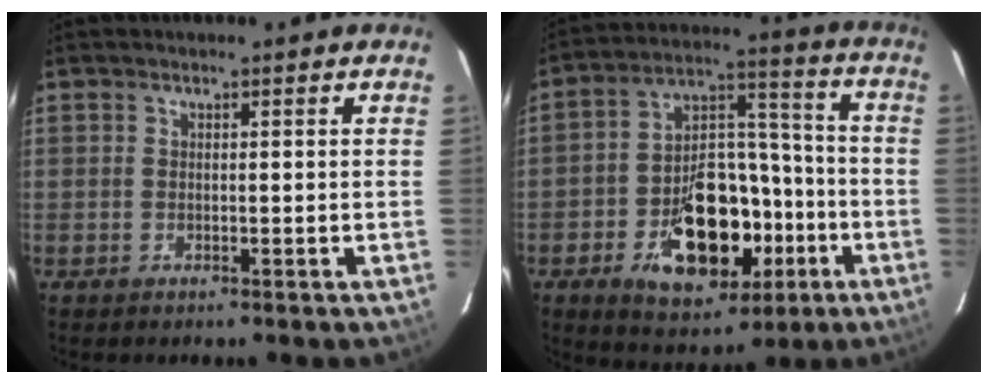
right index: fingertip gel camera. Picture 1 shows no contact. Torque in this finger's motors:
{"motor_torque": [0.70, -0.31, 0.65, 0.13]}